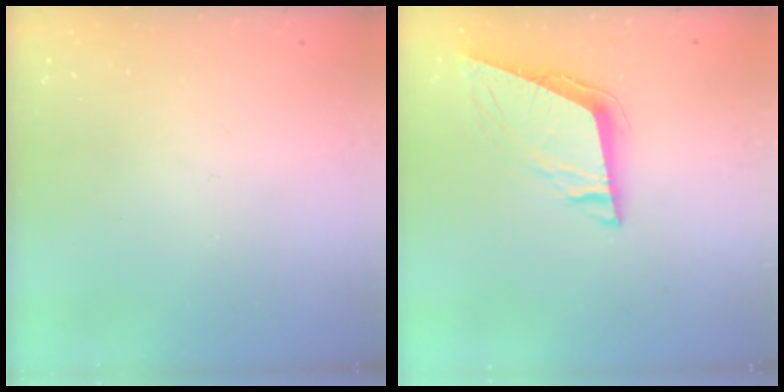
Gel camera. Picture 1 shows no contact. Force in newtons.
{"total": 9.2, "press": 8.9, "slide": 2.2}